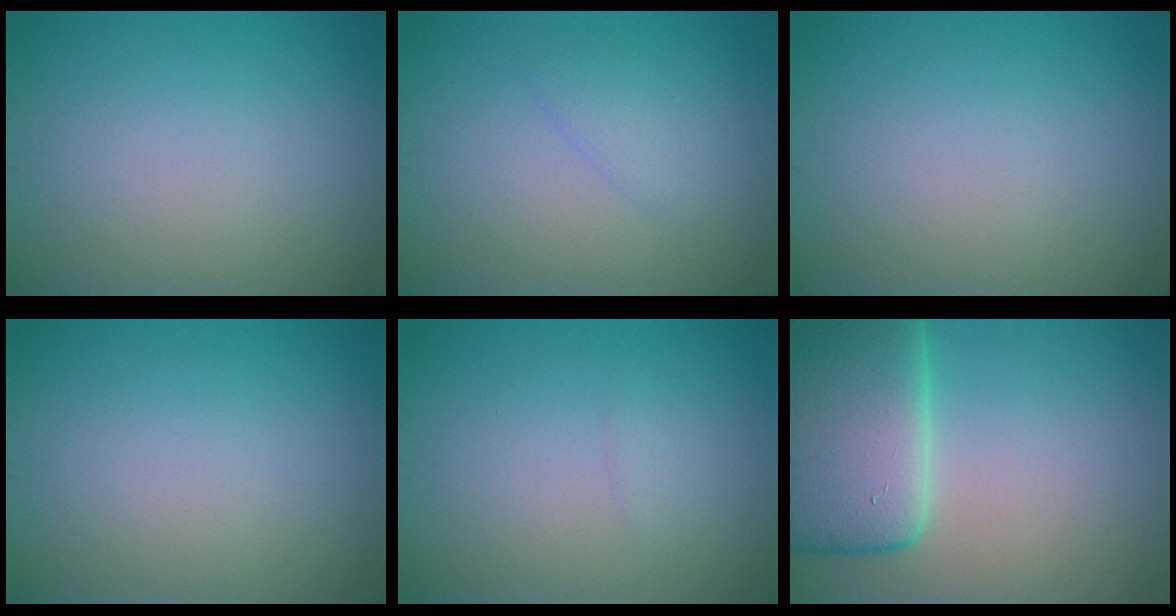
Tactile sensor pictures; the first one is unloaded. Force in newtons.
{"total": 1.9, "press": 1.9, "slide": 0.1}
{"total": 0.0}
{"total": 0.0}
{"total": 0.8, "press": 0.8, "slide": 0.1}
{"total": 11.5, "press": 11.5, "slide": 0.8}